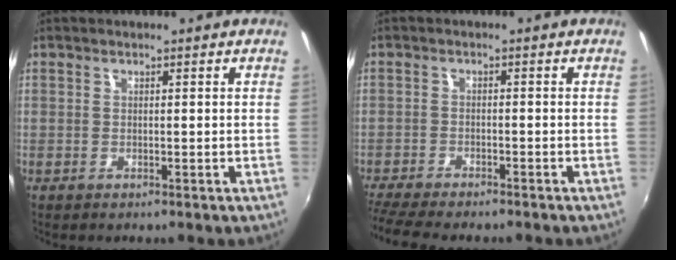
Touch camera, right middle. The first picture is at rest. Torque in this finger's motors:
{"motor_torque": [1.06, -1.08, 0.14, 0.11]}